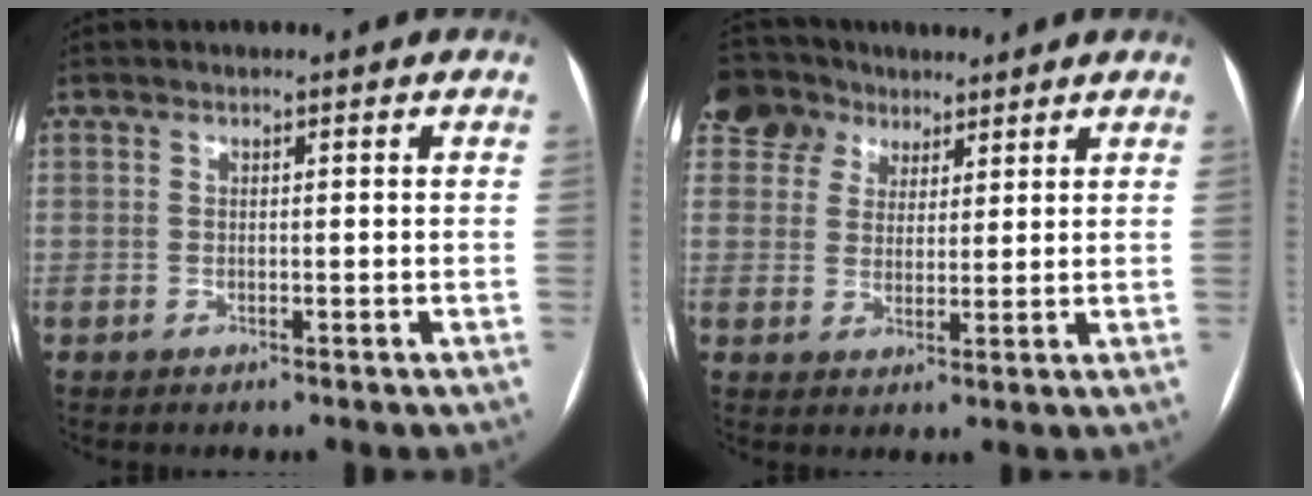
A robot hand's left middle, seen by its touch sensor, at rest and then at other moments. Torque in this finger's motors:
{"motor_torque": [0.36, -0.53, 0.00, 0.03]}